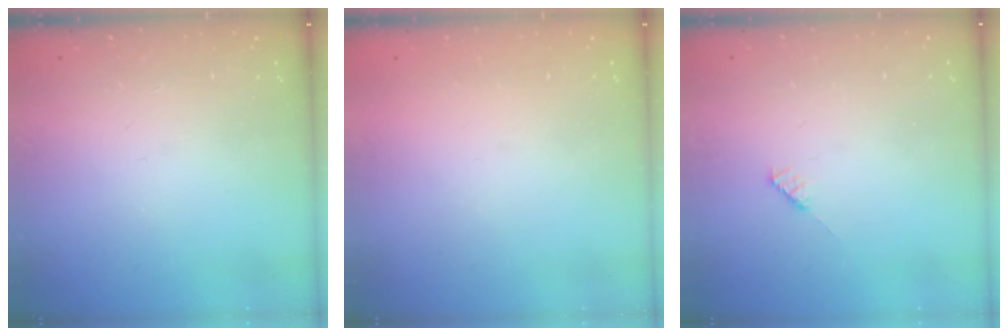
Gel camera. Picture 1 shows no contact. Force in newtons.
{"total": 1.6, "press": 1.6, "slide": 0.2}
{"total": 3.0, "press": 3.0, "slide": 0.2}